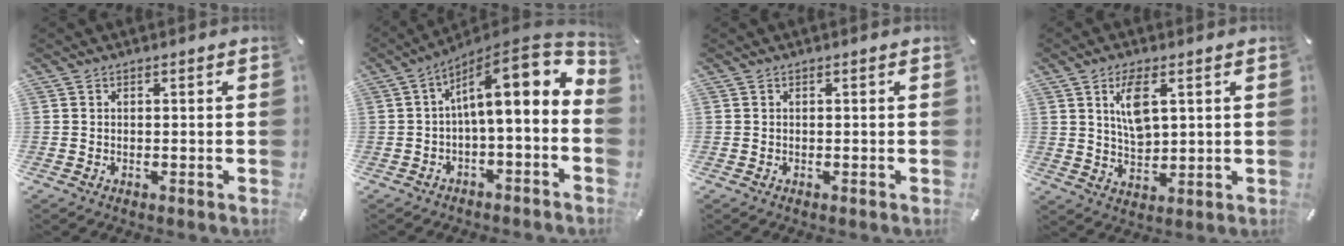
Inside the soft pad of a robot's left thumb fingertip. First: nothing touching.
{"total": 13.7, "force": [3.8, 3.9, 12.6], "torque": [-0.184, -0.036, 0.060]}
{"total": 0.0}
{"total": 7.5, "force": [3.0, 3.4, 6.0], "torque": [-0.112, -0.002, 0.051]}